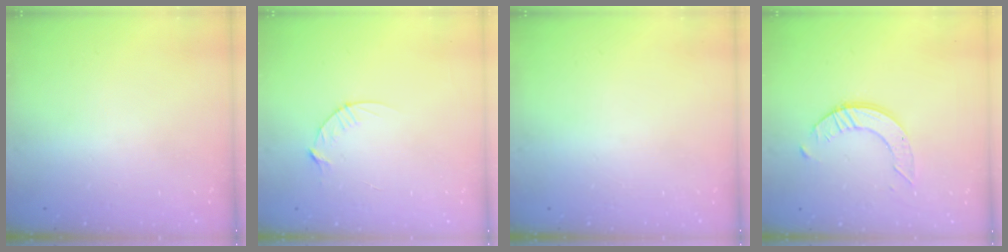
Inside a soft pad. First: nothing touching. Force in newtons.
{"total": 4.4, "press": 4.4, "slide": 0.6}
{"total": 0.0}
{"total": 6.5, "press": 6.5, "slide": 0.6}